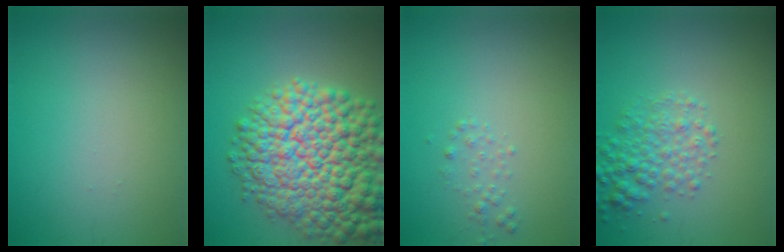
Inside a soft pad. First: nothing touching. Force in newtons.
{"total": 13.6, "press": 13.6, "slide": 0.6}
{"total": 1.0, "press": 1.0, "slide": 0.1}
{"total": 3.4, "press": 3.4, "slide": 0.1}